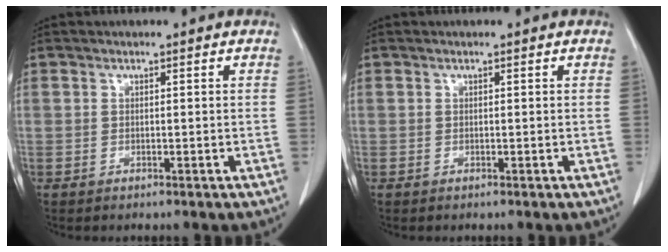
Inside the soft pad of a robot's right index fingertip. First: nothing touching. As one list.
[{"total": 0.0}]